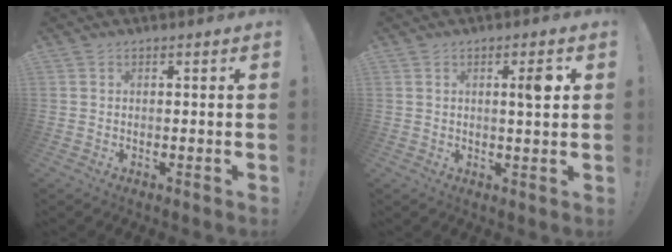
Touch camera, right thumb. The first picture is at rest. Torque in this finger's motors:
{"motor_torque": [-0.22, 0.22, 0.65, 0.29, 0.00]}